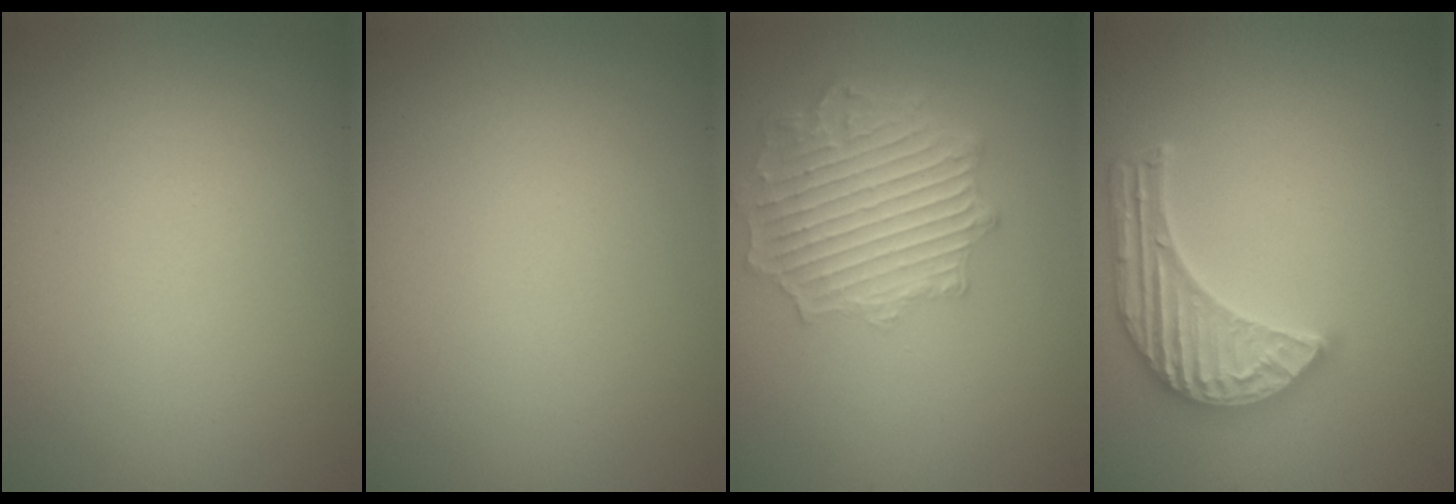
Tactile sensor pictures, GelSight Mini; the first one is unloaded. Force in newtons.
{"total": 0.0}
{"total": 6.1, "press": 4.6, "slide": 4.0}
{"total": 5.4, "press": 4.5, "slide": 3.0}